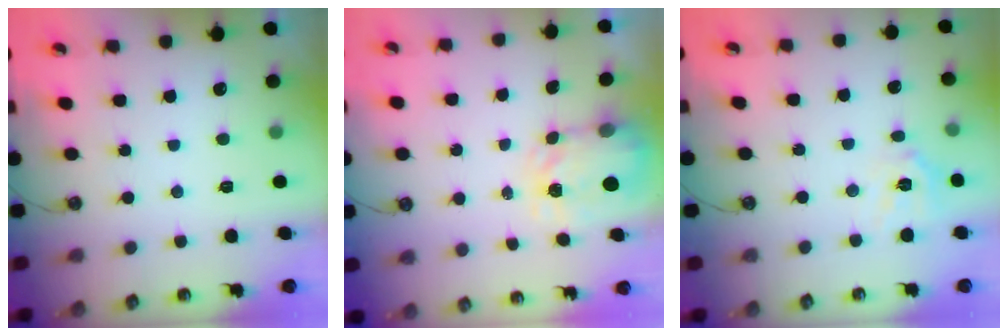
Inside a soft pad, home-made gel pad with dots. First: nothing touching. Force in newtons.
{"total": 4.0, "press": 3.9, "slide": 0.5}
{"total": 11.0, "press": 10.9, "slide": 1.3}